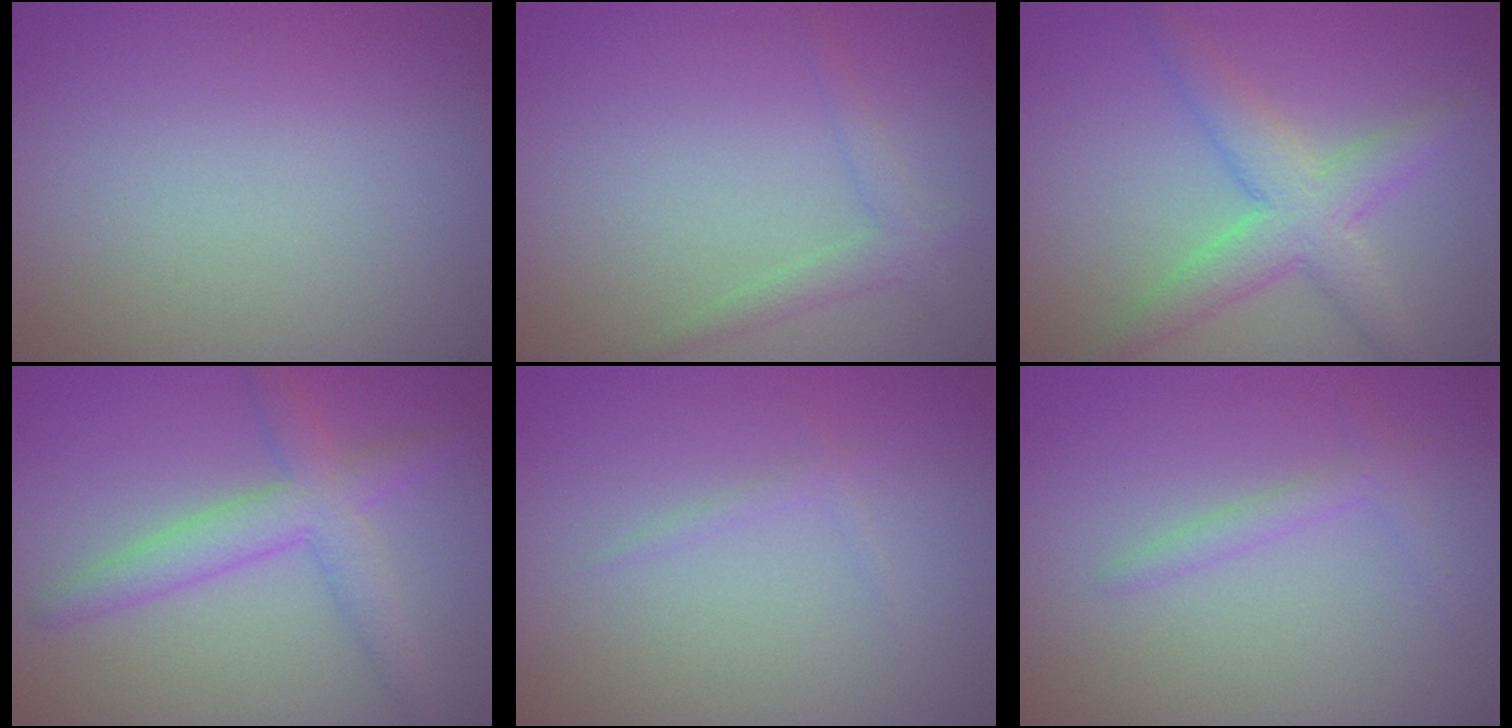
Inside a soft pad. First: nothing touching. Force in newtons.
{"total": 1.8, "press": 1.8, "slide": 0.1}
{"total": 4.5, "press": 4.5, "slide": 0.0}
{"total": 4.2, "press": 4.1, "slide": 0.3}
{"total": 0.8, "press": 0.8, "slide": 0.0}
{"total": 1.4, "press": 1.4, "slide": 0.1}